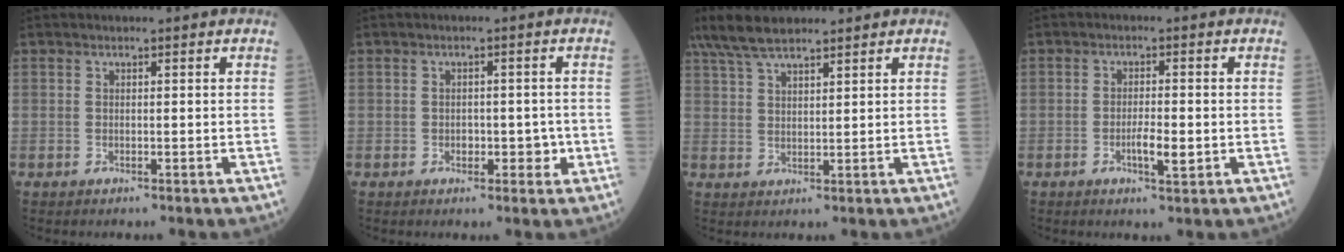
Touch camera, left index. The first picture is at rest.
{"total": 3.4, "force": [-1.0, 2.1, 2.4], "torque": [-0.023, 0.008, -0.010]}
{"total": 9.1, "force": [7.4, 2.0, 4.9], "torque": [-0.105, 0.028, 0.143]}
{"total": 3.7, "force": [-1.1, 0.8, 3.5], "torque": [-0.062, 0.000, -0.015]}